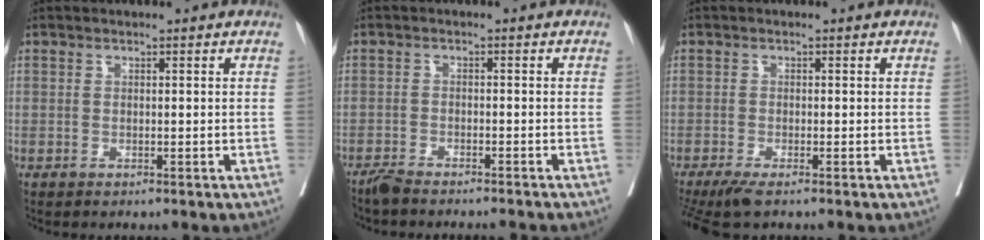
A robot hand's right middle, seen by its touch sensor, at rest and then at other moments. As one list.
[{"total": 4.4, "force": [-4.3, -0.3, 1.1], "torque": [-0.009, -0.010, -0.068]}, {"total": 3.8, "force": [-2.8, 0.4, 2.5], "torque": [-0.042, -0.010, -0.052]}]